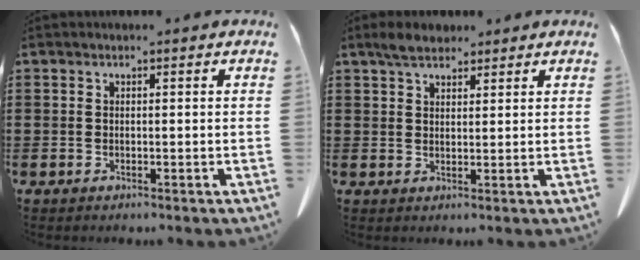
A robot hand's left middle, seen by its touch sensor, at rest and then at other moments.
{"total": 3.5, "force": [2.9, 1.3, 1.5], "torque": [-0.027, 0.000, 0.053]}